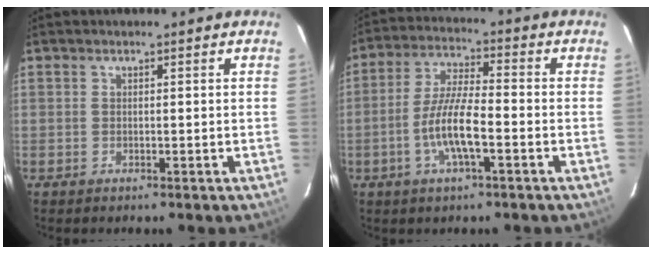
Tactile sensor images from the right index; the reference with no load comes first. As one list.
[{"total": 8.9, "force": [-3.3, 1.8, 8.1], "torque": [-0.165, 0.000, -0.062]}]